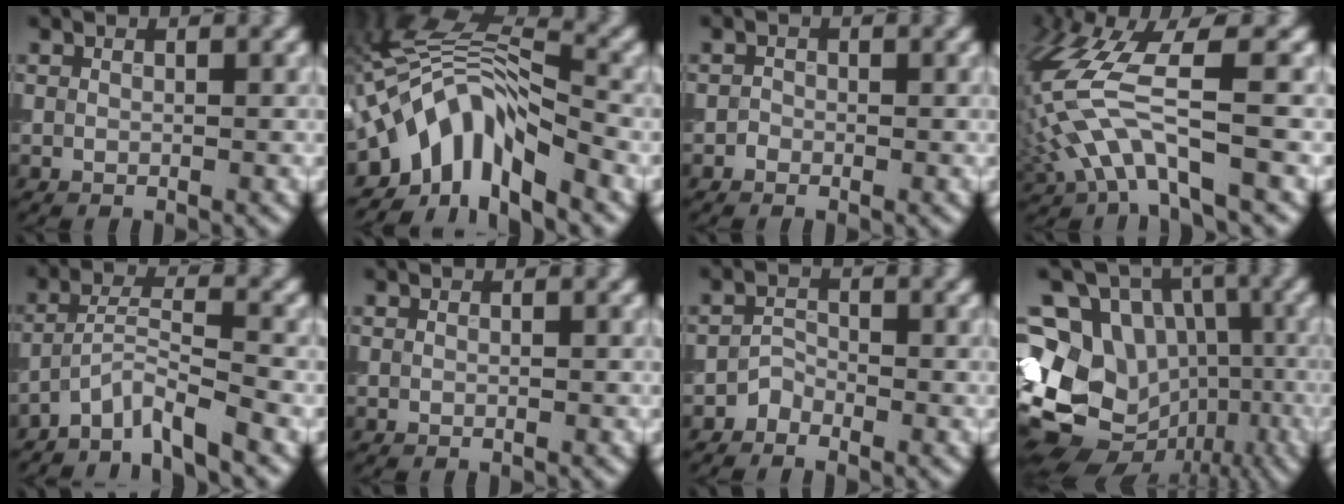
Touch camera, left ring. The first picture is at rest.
{"total": 8.2, "force": [-4.3, 3.2, 6.2], "torque": [-0.094, 0.013, -0.089]}
{"total": 0.7, "force": [-0.4, 0.5, 0.1], "torque": [0.002, -0.001, -0.008]}
{"total": 8.4, "force": [-1.0, 2.8, 7.9], "torque": [-0.182, 0.003, -0.025]}
{"total": 4.2, "force": [-3.5, 0.3, 2.2], "torque": [-0.038, 0.004, -0.077]}
{"total": 0.0}
{"total": 1.3, "force": [-1.1, 0.7, 0.2], "torque": [-0.001, 0.009, -0.022]}
{"total": 18.7, "force": [-4.4, 15.9, 8.8], "torque": [-0.183, 0.012, -0.078]}